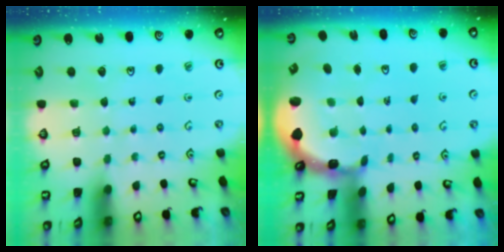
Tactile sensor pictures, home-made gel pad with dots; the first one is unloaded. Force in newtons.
{"total": 2.1, "press": 1.9, "slide": 1.0}